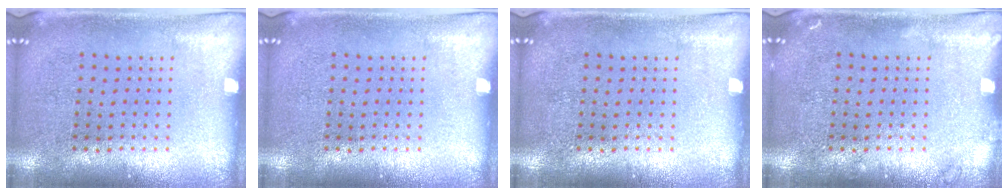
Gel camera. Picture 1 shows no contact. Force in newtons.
{"total": 0.0}
{"total": 0.0}
{"total": 0.7, "press": 0.7, "slide": 0.2}